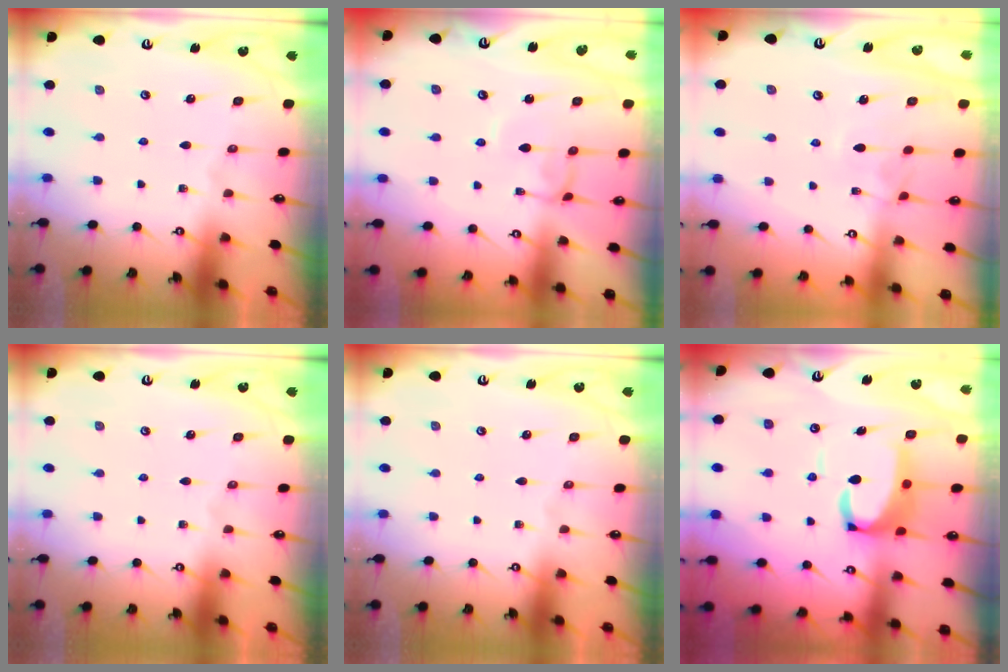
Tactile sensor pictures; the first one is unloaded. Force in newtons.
{"total": 2.0, "press": 2.0, "slide": 0.1}
{"total": 2.5, "press": 2.5, "slide": 0.5}
{"total": 0.0}
{"total": 0.0}
{"total": 8.0, "press": 7.9, "slide": 1.4}